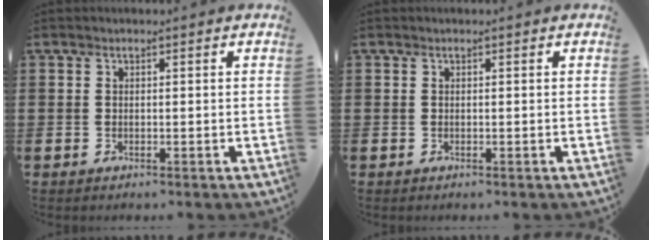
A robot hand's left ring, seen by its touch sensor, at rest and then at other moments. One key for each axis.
{"total": 0.0}